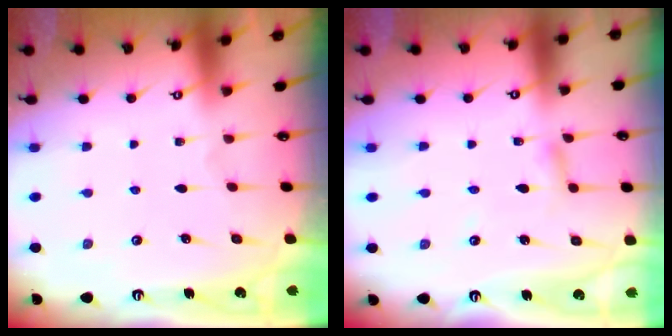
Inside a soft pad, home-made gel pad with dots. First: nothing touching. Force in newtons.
{"total": 3.4, "press": 3.3, "slide": 0.3}